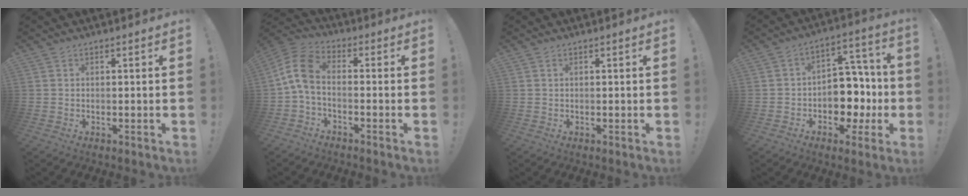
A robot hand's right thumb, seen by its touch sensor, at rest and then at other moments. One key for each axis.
{"total": 9.9, "fx": -0.1, "fy": 5.7, "fz": 8.1, "tx": -0.165, "ty": 0.015, "tz": 0.005}
{"total": 0.0}
{"total": 11.8, "fx": -3.0, "fy": 9.8, "fz": 5.9, "tx": -0.048, "ty": 0.016, "tz": -0.040}